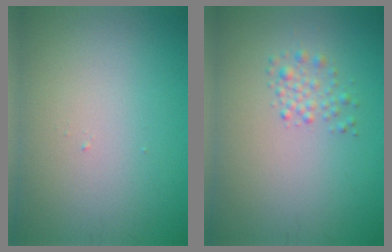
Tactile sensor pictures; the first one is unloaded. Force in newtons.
{"total": 1.5, "press": 1.5, "slide": 0.1}